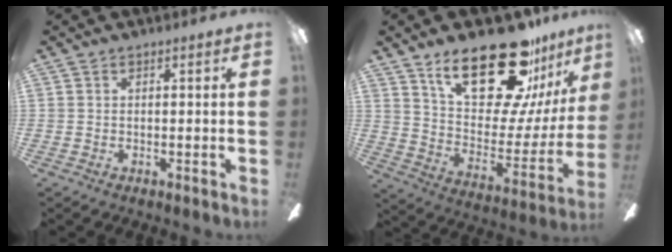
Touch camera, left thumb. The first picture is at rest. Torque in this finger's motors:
{"motor_torque": [1.18, 0.58, 1.43, -1.34, 0.26]}